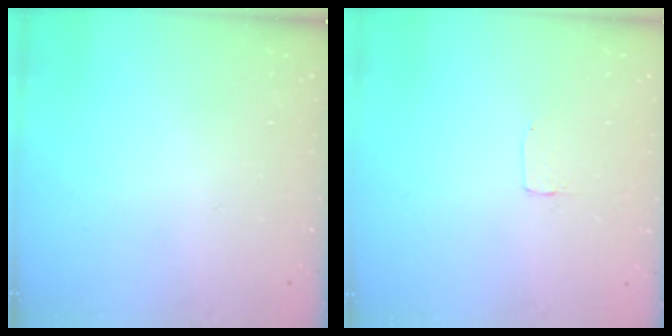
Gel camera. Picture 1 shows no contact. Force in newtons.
{"total": 2.0, "press": 2.0, "slide": 0.0}